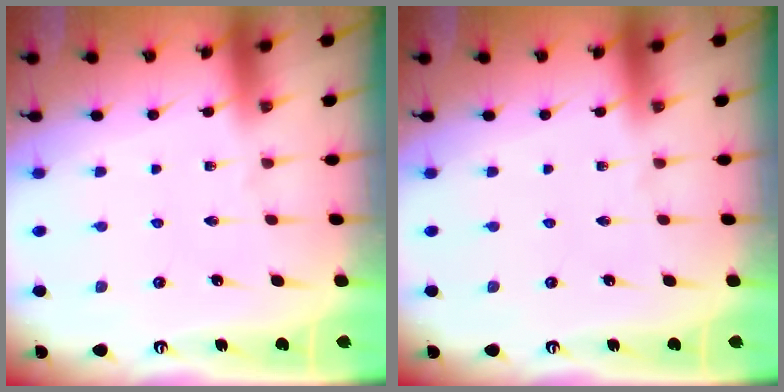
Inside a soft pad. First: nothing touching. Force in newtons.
{"total": 0.0}